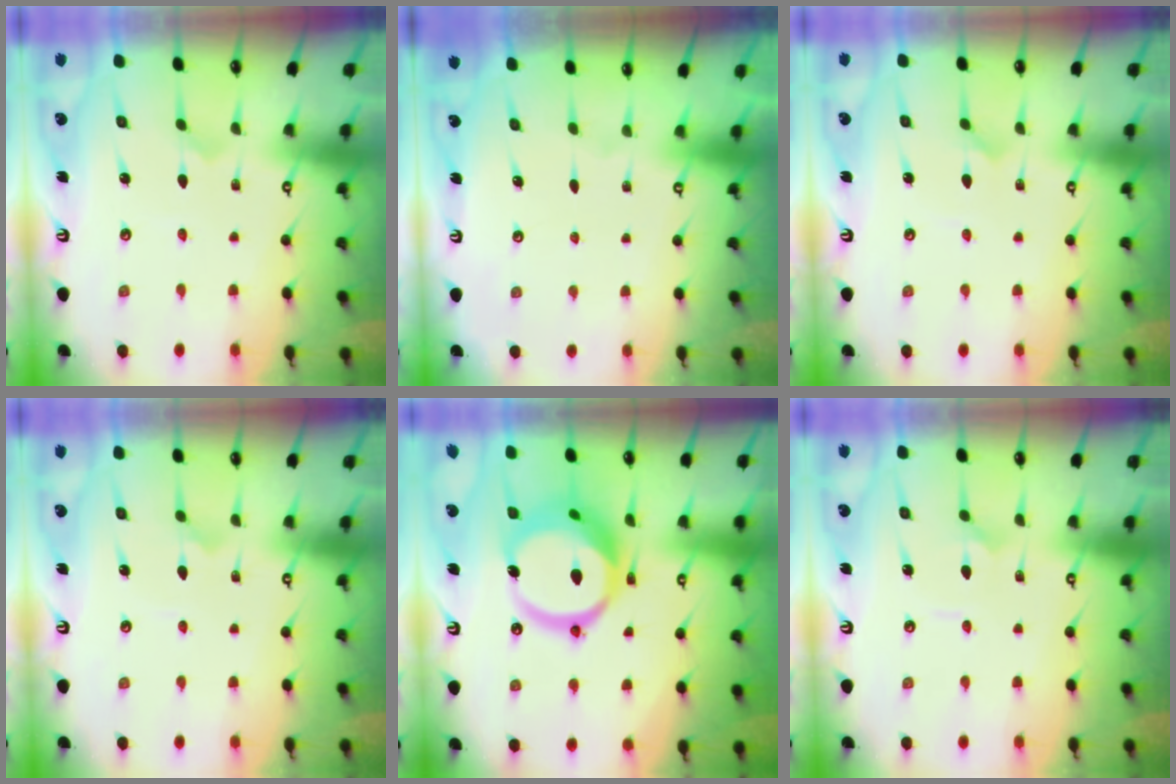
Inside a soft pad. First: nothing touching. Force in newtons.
{"total": 0.0}
{"total": 1.8, "press": 1.8, "slide": 0.1}
{"total": 2.9, "press": 2.9, "slide": 0.1}
{"total": 17.0, "press": 16.9, "slide": 2.1}
{"total": 2.6, "press": 2.6, "slide": 0.2}